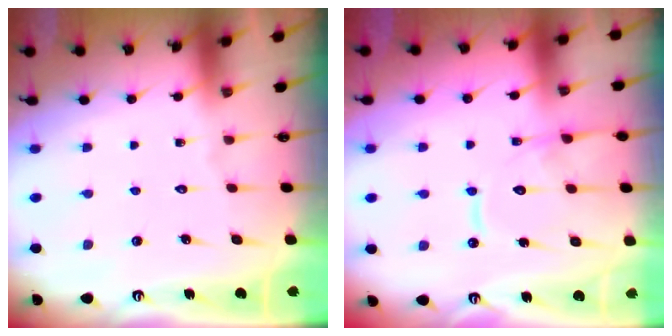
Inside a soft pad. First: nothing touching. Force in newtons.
{"total": 12.2, "press": 12.2, "slide": 1.1}